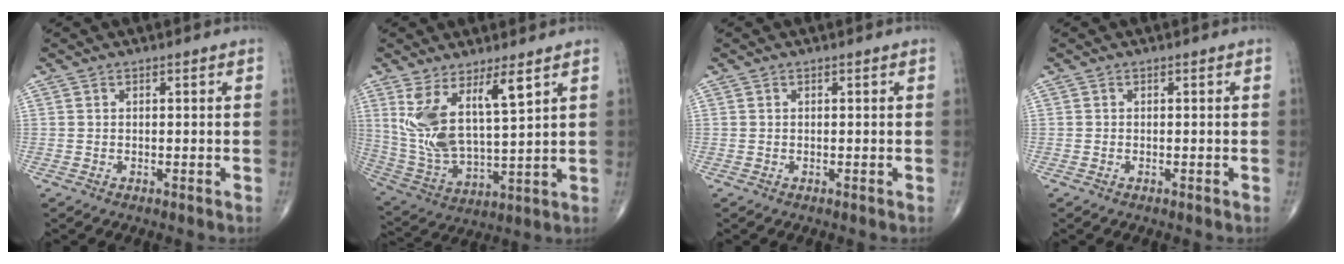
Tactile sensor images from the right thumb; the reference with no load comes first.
{"total": 13.3, "force": [6.4, 4.1, 11.0], "torque": [-0.216, -0.041, 0.138]}
{"total": 0.0}
{"total": 0.0}